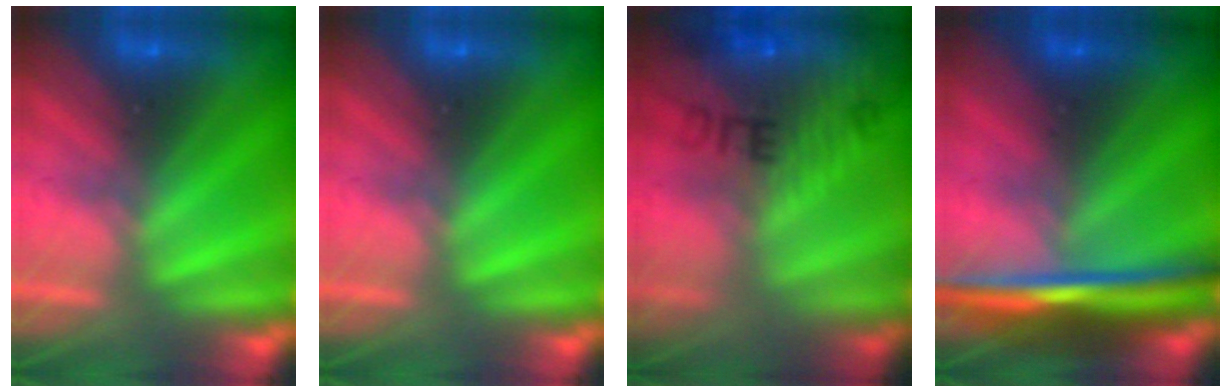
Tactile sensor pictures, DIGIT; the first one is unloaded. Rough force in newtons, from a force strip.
{"total": 0.0}
{"total": 8.8}
{"total": 7.9}